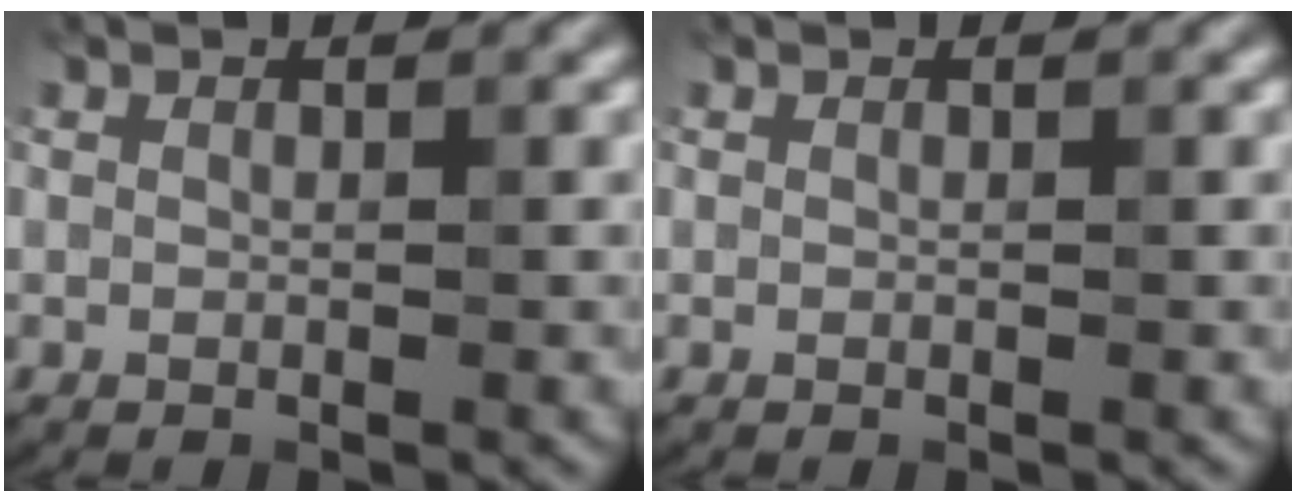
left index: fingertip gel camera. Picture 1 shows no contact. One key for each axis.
{"total": 0.0}